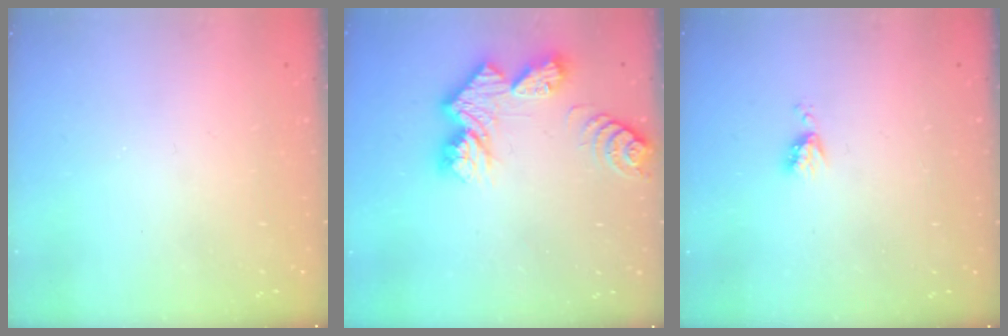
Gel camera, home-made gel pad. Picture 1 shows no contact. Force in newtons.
{"total": 11.9, "press": 11.8, "slide": 1.0}
{"total": 4.0, "press": 4.0, "slide": 0.5}